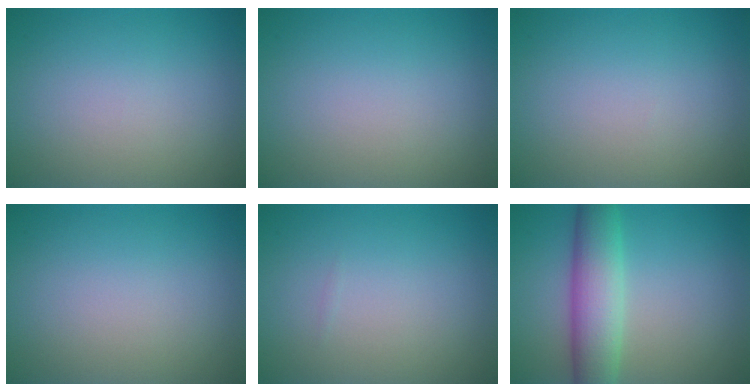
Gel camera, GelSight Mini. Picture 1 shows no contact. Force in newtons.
{"total": 0.0}
{"total": 0.0}
{"total": 0.0}
{"total": 0.0}
{"total": 5.8, "press": 5.8, "slide": 0.2}